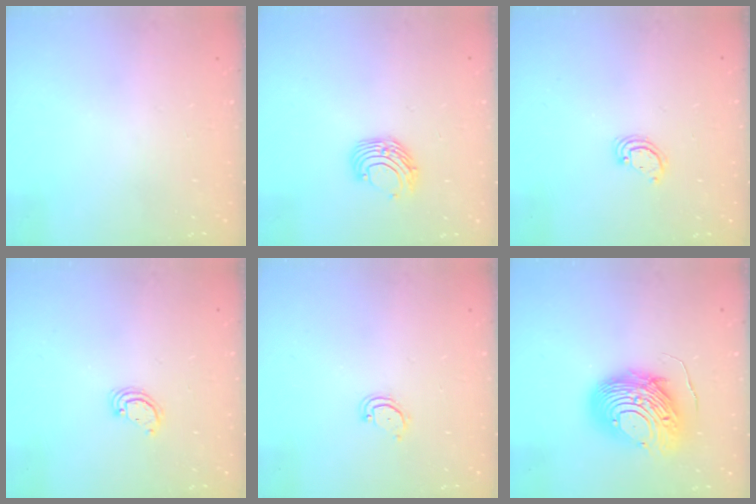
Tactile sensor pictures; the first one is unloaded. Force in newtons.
{"total": 8.8, "press": 8.8, "slide": 0.9}
{"total": 2.6, "press": 2.6, "slide": 0.3}
{"total": 2.6, "press": 2.6, "slide": 0.3}
{"total": 3.3, "press": 3.3, "slide": 0.2}
{"total": 13.5, "press": 13.4, "slide": 0.8}